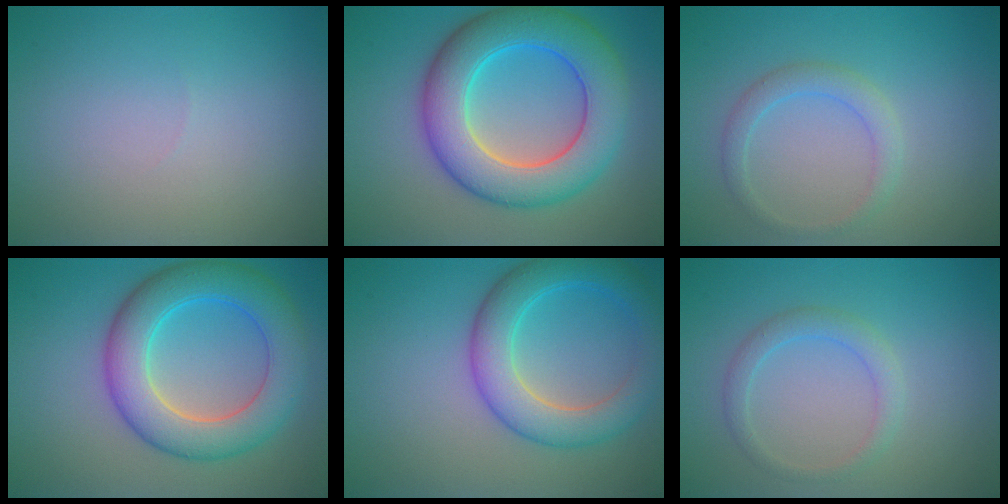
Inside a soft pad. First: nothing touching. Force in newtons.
{"total": 9.5, "press": 9.5, "slide": 0.4}
{"total": 2.0, "press": 2.0, "slide": 0.3}
{"total": 7.6, "press": 7.6, "slide": 0.2}
{"total": 6.0, "press": 6.0, "slide": 0.3}
{"total": 2.0, "press": 2.0, "slide": 0.1}